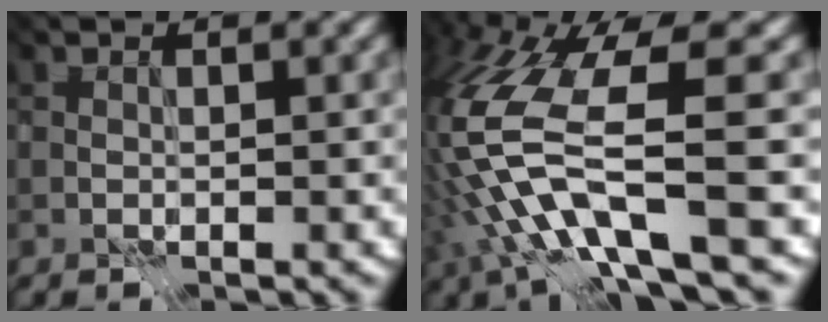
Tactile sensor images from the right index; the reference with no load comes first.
{"total": 10.8, "force": [-4.9, 1.5, 9.5], "torque": [-0.216, -0.023, -0.055]}